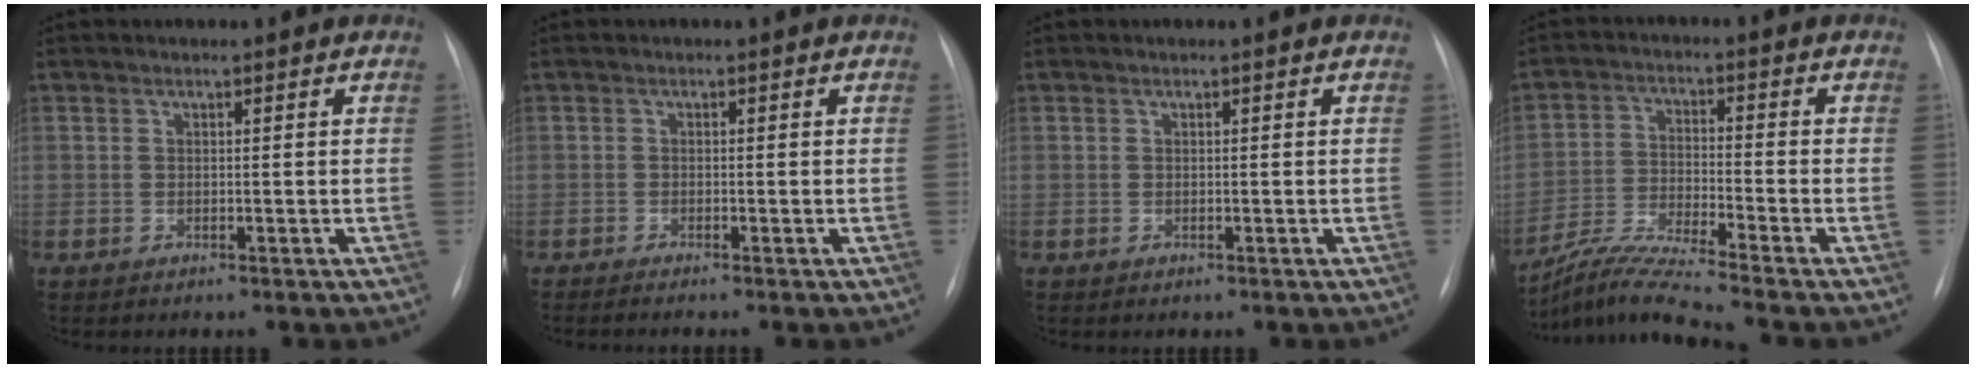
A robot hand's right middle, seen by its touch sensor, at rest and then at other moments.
{"total": 1.6, "force": [-1.3, -0.3, 0.9], "torque": [-0.018, -0.003, -0.019]}
{"total": 0.0}
{"total": 9.1, "force": [-8.2, -2.3, 3.3], "torque": [-0.079, -0.025, -0.156]}